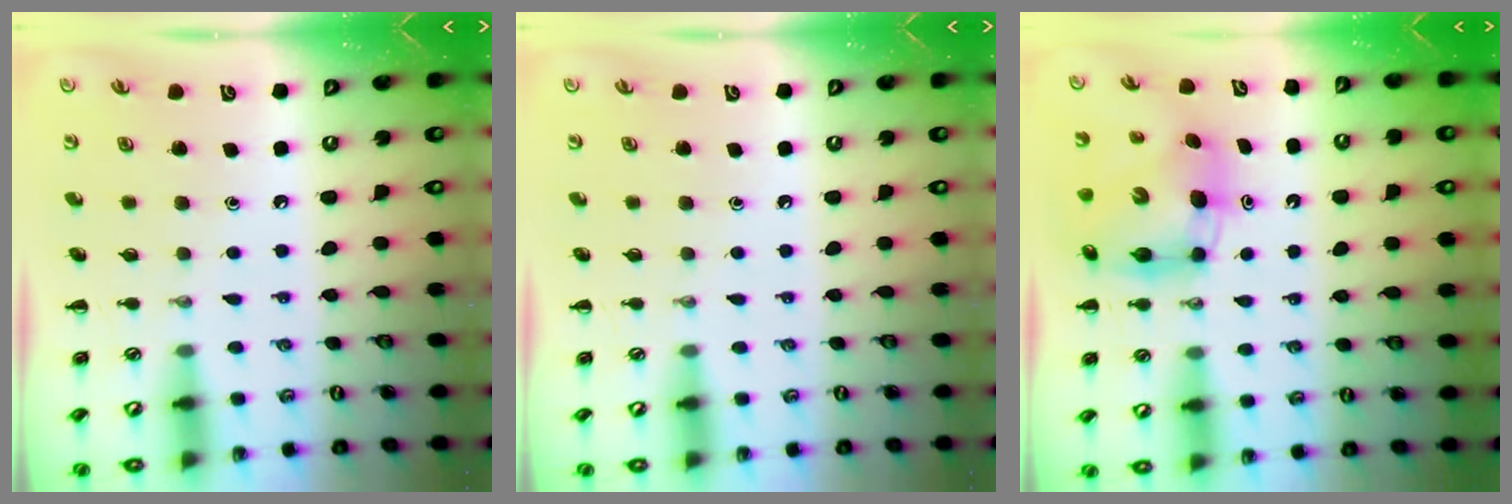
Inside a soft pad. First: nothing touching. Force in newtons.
{"total": 0.0}
{"total": 7.6, "press": 7.4, "slide": 1.6}